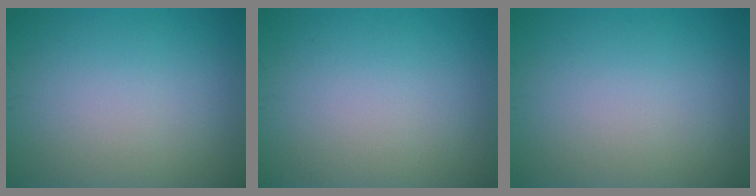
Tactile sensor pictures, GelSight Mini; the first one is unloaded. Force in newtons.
{"total": 0.0}
{"total": 0.0}